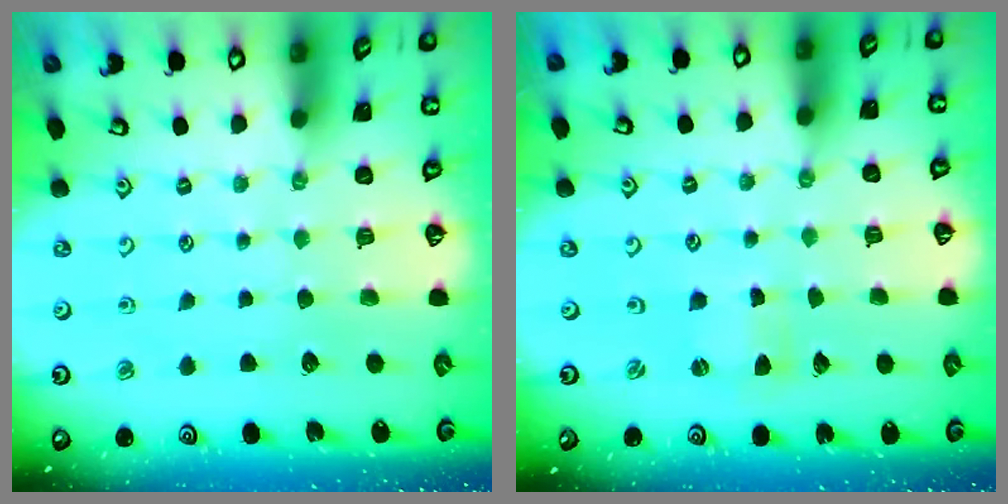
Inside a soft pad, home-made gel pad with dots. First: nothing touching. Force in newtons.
{"total": 0.0}